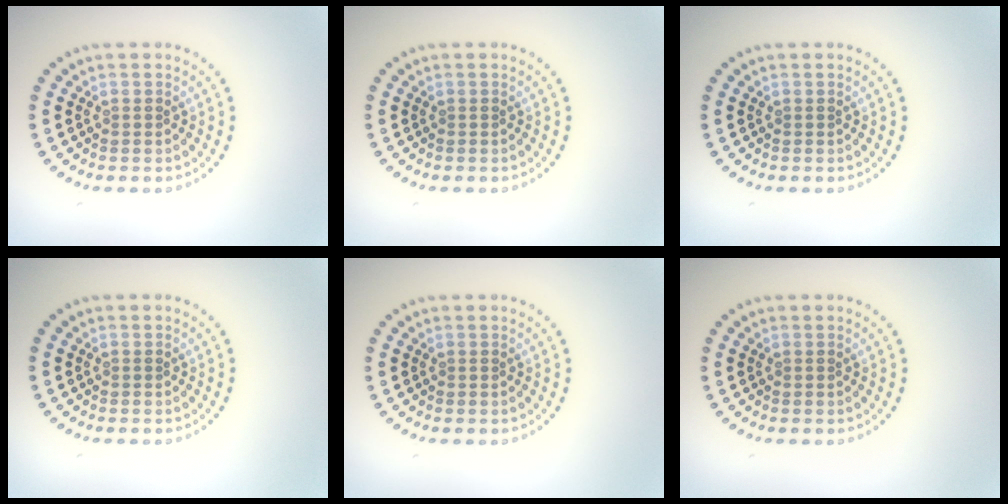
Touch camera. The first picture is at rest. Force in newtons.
{"total": 0.0}
{"total": 0.0}
{"total": 0.0}
{"total": 0.0}
{"total": 0.0}